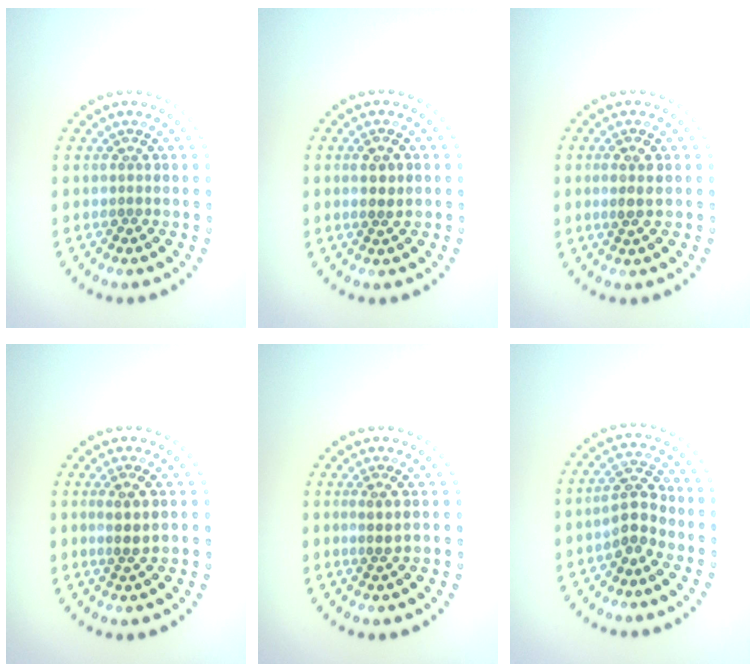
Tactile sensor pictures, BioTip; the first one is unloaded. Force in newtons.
{"total": 1.3, "press": 1.2, "slide": 0.4}
{"total": 1.6, "press": 1.5, "slide": 0.5}
{"total": 1.8, "press": 1.5, "slide": 1.1}
{"total": 1.3, "press": 0.9, "slide": 0.9}
{"total": 2.9, "press": 2.7, "slide": 1.2}